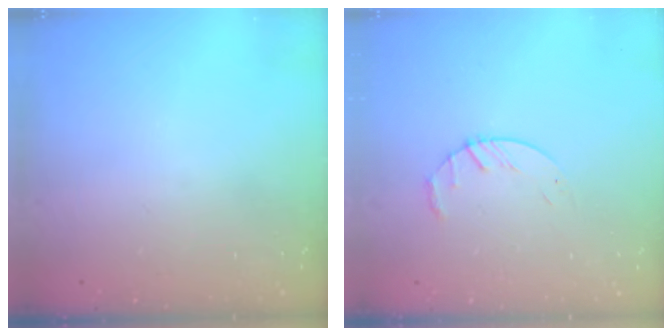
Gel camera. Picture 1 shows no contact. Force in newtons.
{"total": 4.3, "press": 4.2, "slide": 0.6}